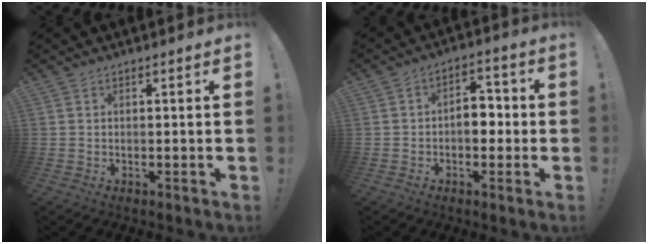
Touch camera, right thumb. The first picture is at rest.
{"total": 8.3, "force": [-0.9, 5.8, 5.9], "torque": [-0.093, 0.016, -0.017]}